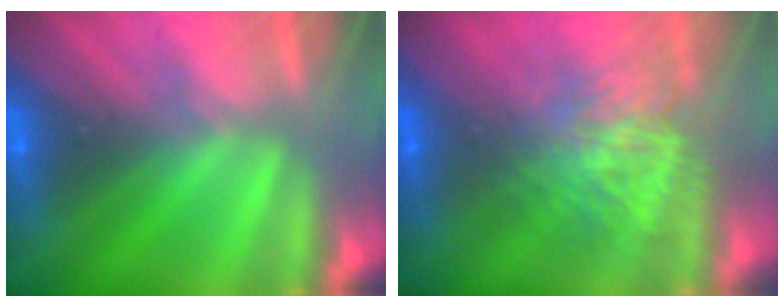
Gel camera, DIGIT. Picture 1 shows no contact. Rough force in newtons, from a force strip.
{"total": 7.6}